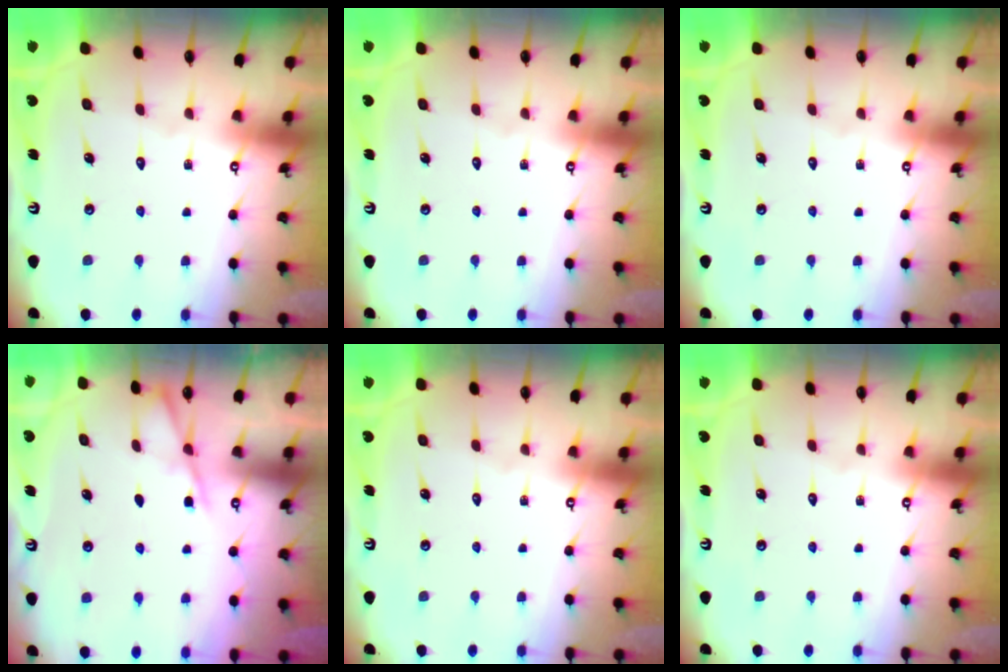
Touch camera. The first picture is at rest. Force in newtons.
{"total": 0.0}
{"total": 0.0}
{"total": 4.2, "press": 4.2, "slide": 0.6}
{"total": 0.0}
{"total": 0.0}